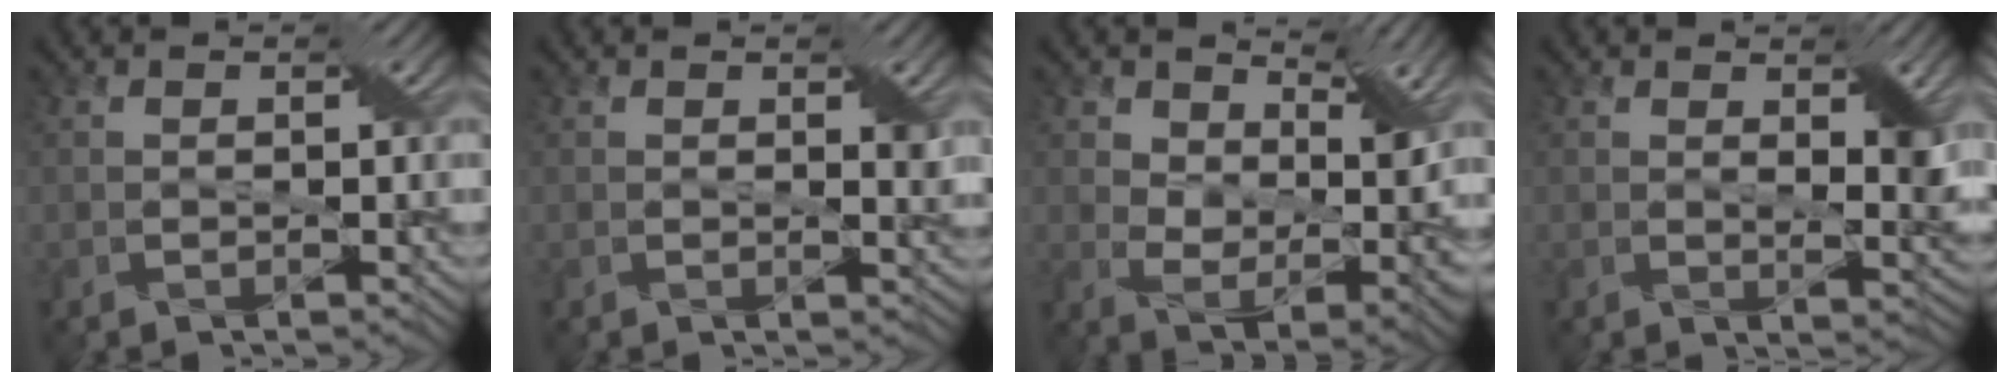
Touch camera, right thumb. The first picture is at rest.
{"total": 1.1, "force": [0.5, 0.3, 1.0], "torque": [-0.012, -0.001, 0.009]}
{"total": 7.2, "force": [4.2, 3.8, 4.5], "torque": [-0.086, -0.010, 0.078]}
{"total": 3.8, "force": [1.5, 1.4, 3.2], "torque": [-0.051, -0.006, 0.030]}